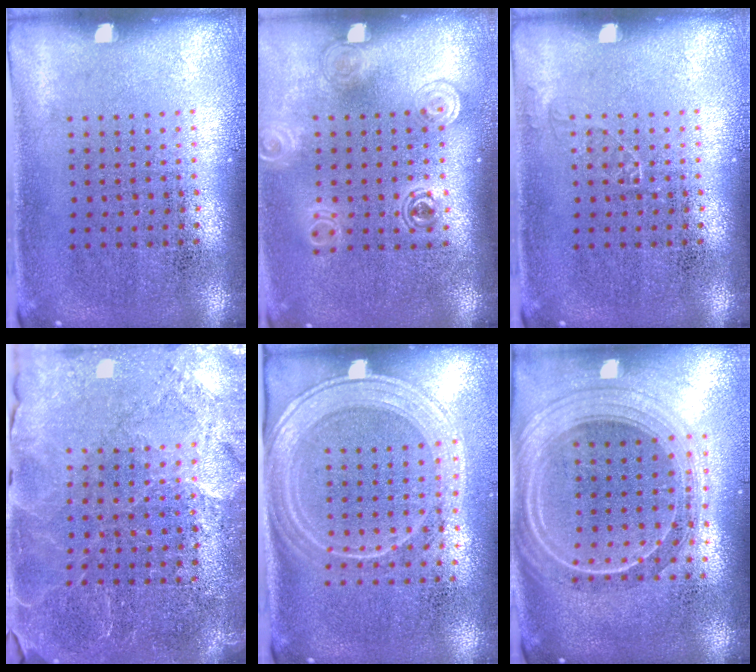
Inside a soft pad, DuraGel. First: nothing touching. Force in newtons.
{"total": 1.4, "press": 1.2, "slide": 0.7}
{"total": 0.6, "press": 0.6, "slide": 0.0}
{"total": 3.4, "press": 3.2, "slide": 1.0}
{"total": 2.1, "press": 1.9, "slide": 1.0}
{"total": 2.5, "press": 2.1, "slide": 1.3}